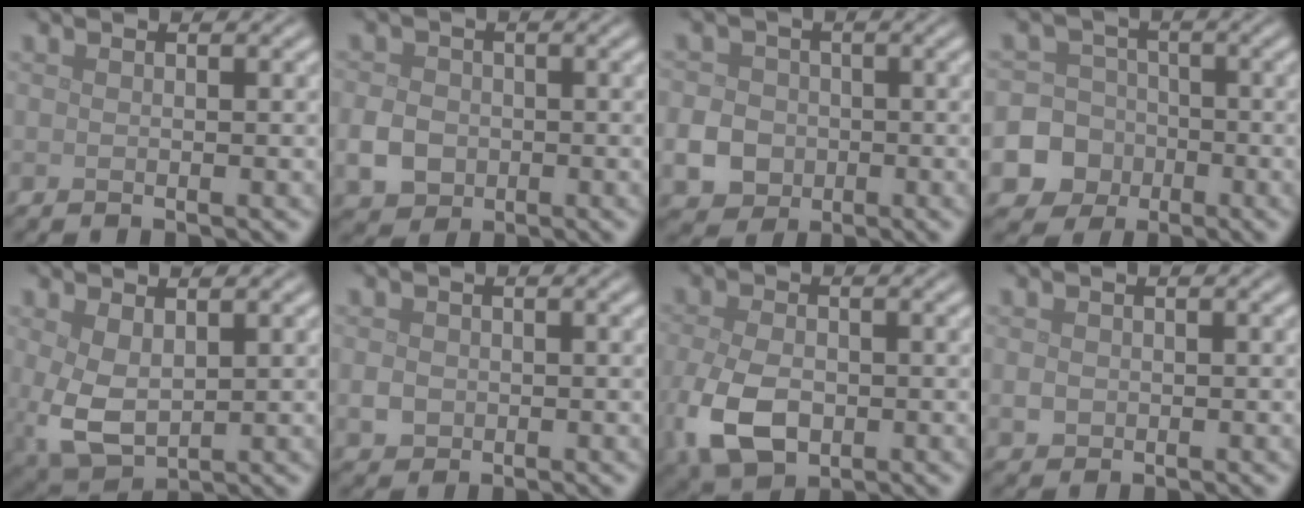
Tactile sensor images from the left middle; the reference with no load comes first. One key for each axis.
{"total": 3.1, "fx": -0.7, "fy": 2.6, "fz": 1.5, "tx": -0.027, "ty": -0.001, "tz": -0.017}
{"total": 4.7, "fx": -1.2, "fy": 4.2, "fz": 1.8, "tx": -0.028, "ty": -0.004, "tz": -0.037}
{"total": 8.9, "fx": -3.6, "fy": 8.0, "fz": 1.2, "tx": -0.018, "ty": -0.021, "tz": -0.084}
{"total": 4.5, "fx": 0.2, "fy": 2.7, "fz": 3.6, "tx": -0.094, "ty": -0.012, "tz": 0.015}
{"total": 1.4, "fx": -0.2, "fy": 1.3, "fz": 0.6, "tx": -0.008, "ty": -0.003, "tz": -0.007}
{"total": 6.4, "fx": -2.0, "fy": 4.1, "fz": 4.6, "tx": -0.116, "ty": -0.015, "tz": -0.040}
{"total": 1.0, "fx": -0.1, "fy": 0.9, "fz": 0.4, "tx": -0.006, "ty": -0.003, "tz": -0.004}